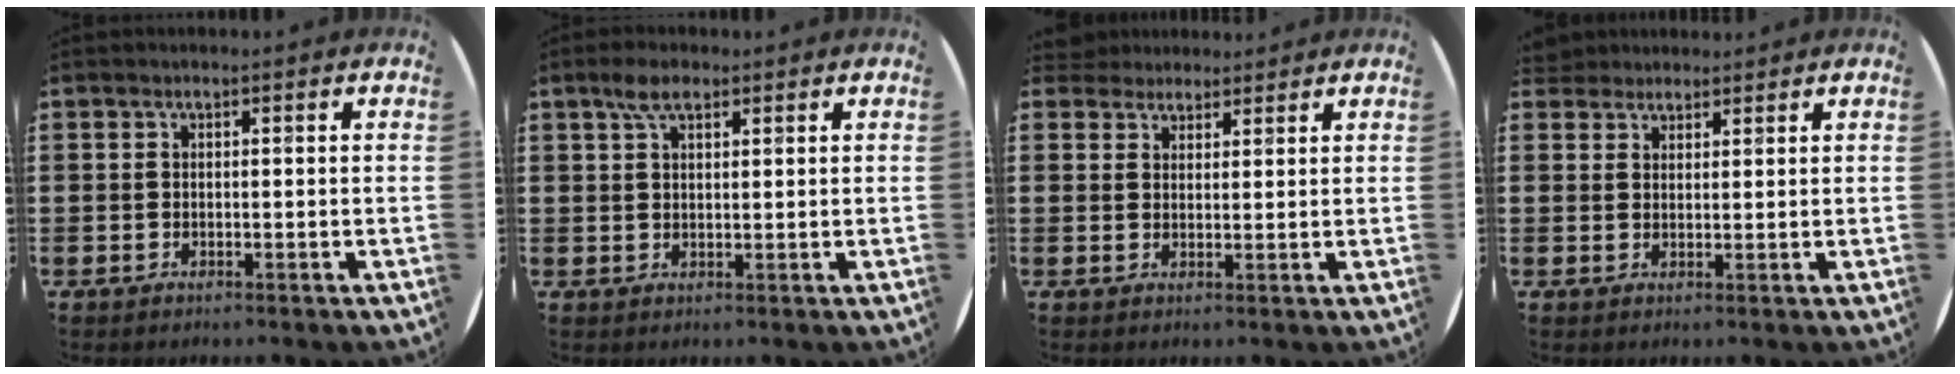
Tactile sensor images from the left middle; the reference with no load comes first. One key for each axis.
{"total": 3.5, "fx": 2.4, "fy": 1.5, "fz": 2.1, "tx": -0.038, "ty": 0.005, "tz": 0.040}
{"total": 3.0, "fx": 2.8, "fy": 1.1, "fz": 0.0, "tx": 0.001, "ty": 0.000, "tz": 0.052}
{"total": 2.8, "fx": 2.6, "fy": 0.9, "fz": 0.0, "tx": -0.006, "ty": 0.001, "tz": 0.052}